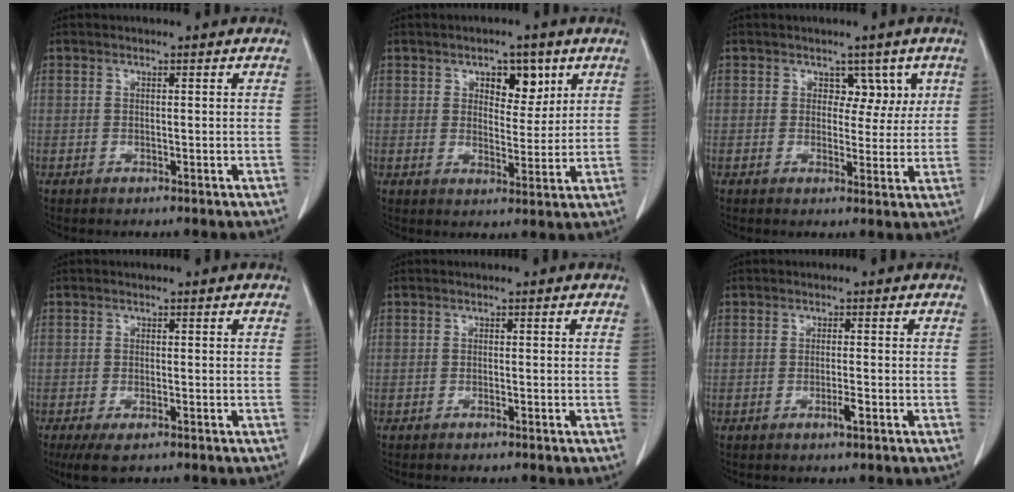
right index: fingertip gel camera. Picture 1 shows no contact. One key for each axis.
{"total": 5.7, "fx": 2.9, "fy": 3.1, "fz": 3.9, "tx": -0.048, "ty": 0.005, "tz": 0.043}
{"total": 3.9, "fx": 1.7, "fy": 2.9, "fz": 2.1, "tx": -0.008, "ty": 0.005, "tz": 0.021}
{"total": 3.8, "fx": -2.6, "fy": 1.1, "fz": 2.6, "tx": -0.049, "ty": -0.009, "tz": -0.039}
{"total": 1.0, "fx": -0.9, "fy": 0.1, "fz": 0.5, "tx": -0.012, "ty": -0.002, "tz": -0.011}
{"total": 1.7, "fx": -0.8, "fy": 0.0, "fz": 1.5, "tx": -0.029, "ty": -0.003, "tz": -0.014}